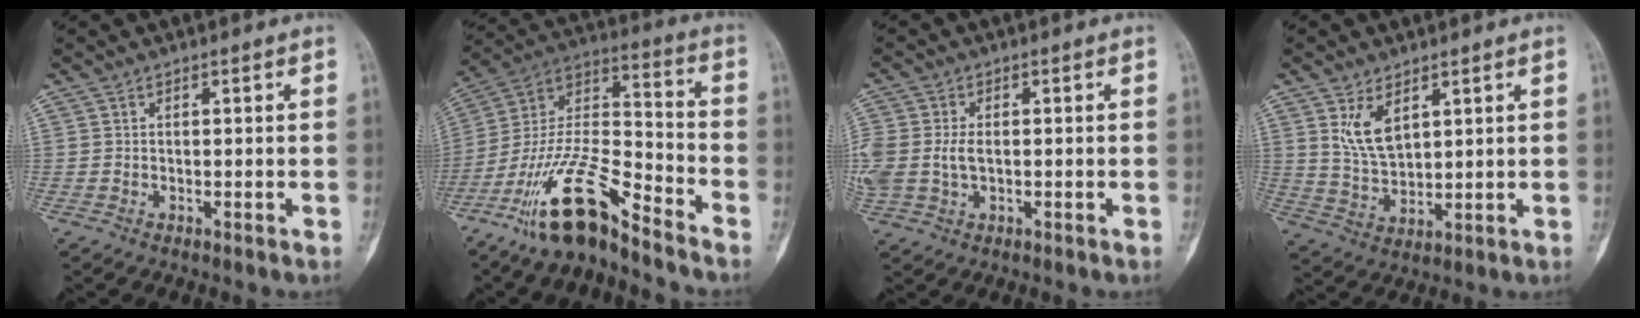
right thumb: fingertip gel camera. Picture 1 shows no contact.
{"total": 16.6, "force": [-12.1, 4.1, 10.7], "torque": [-0.203, 0.082, -0.229]}
{"total": 9.7, "force": [0.0, 6.7, 7.0], "torque": [-0.190, 0.003, 0.008]}
{"total": 7.1, "force": [3.4, 3.8, 5.0], "torque": [-0.082, -0.022, 0.075]}